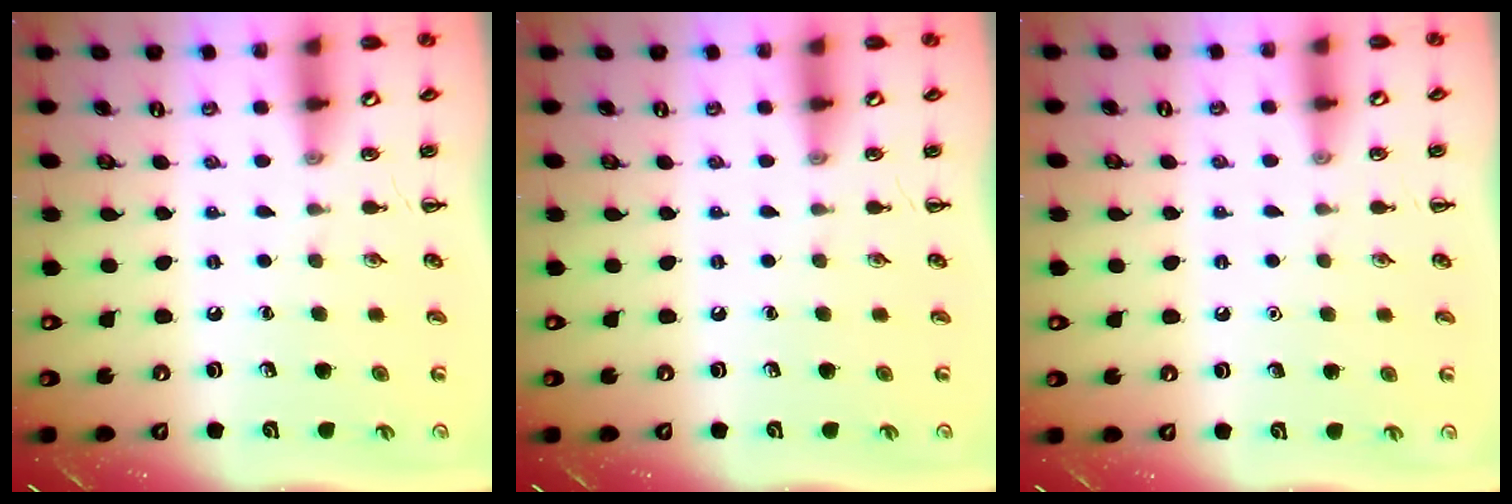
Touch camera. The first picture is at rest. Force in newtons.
{"total": 0.0}
{"total": 1.5, "press": 1.5, "slide": 0.1}